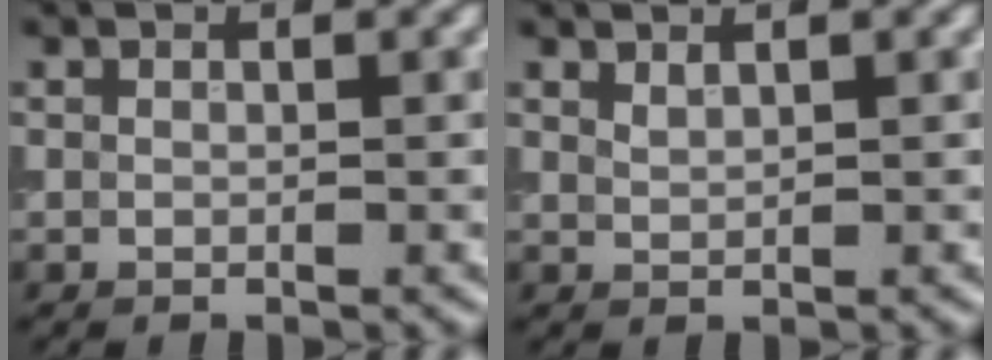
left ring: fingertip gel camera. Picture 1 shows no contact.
{"total": 0.7, "force": [0.7, -0.1, 0.1], "torque": [-0.005, 0.001, 0.019]}